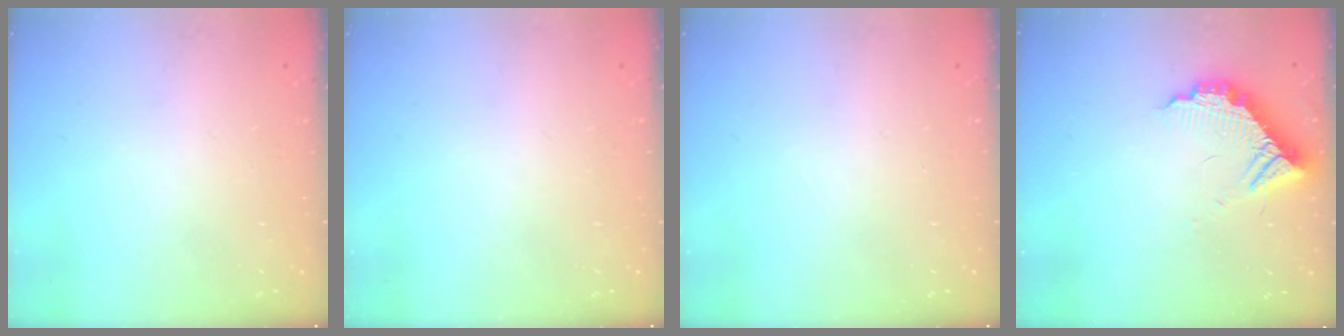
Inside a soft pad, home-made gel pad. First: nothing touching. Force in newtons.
{"total": 0.0}
{"total": 0.0}
{"total": 11.1, "press": 11.1, "slide": 0.8}